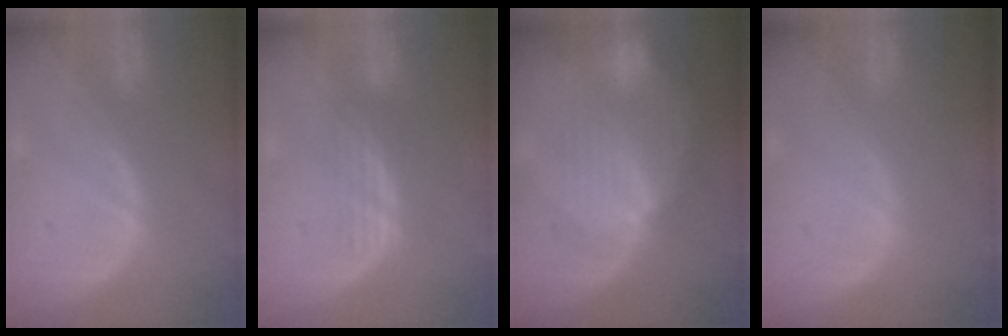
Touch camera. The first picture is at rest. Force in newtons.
{"total": 3.1, "press": 2.6, "slide": 1.6}
{"total": 7.7, "press": 7.6, "slide": 0.7}
{"total": 0.0}